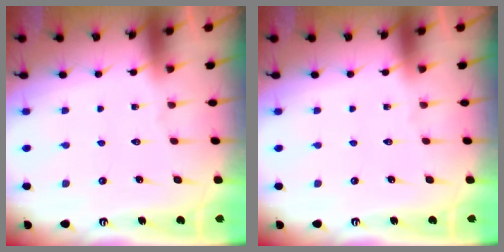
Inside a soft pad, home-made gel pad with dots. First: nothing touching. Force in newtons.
{"total": 0.0}